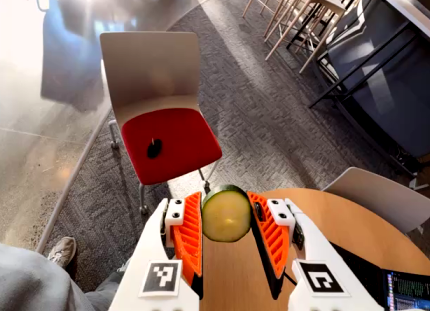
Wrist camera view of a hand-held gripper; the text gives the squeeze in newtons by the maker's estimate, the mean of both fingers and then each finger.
{"total": 11.7, "left": 12.2, "right": 11.3}